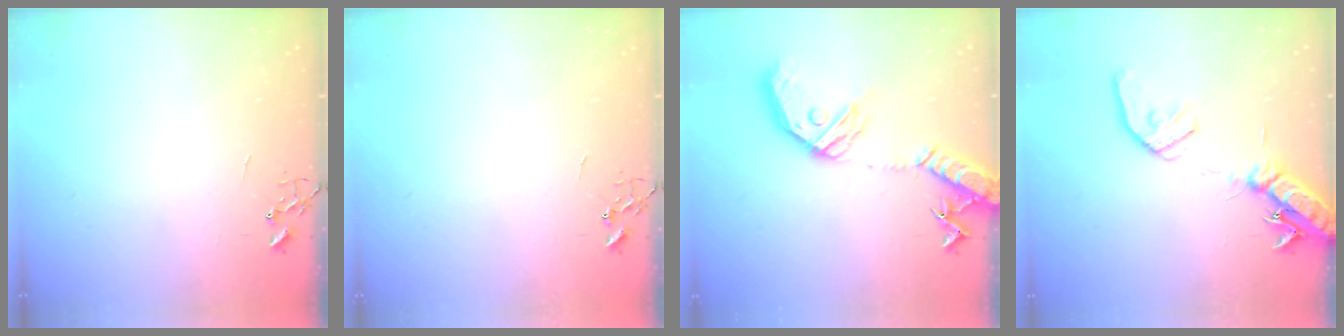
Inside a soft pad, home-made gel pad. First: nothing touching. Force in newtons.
{"total": 0.0}
{"total": 21.3, "press": 21.1, "slide": 3.1}
{"total": 16.5, "press": 16.2, "slide": 2.9}